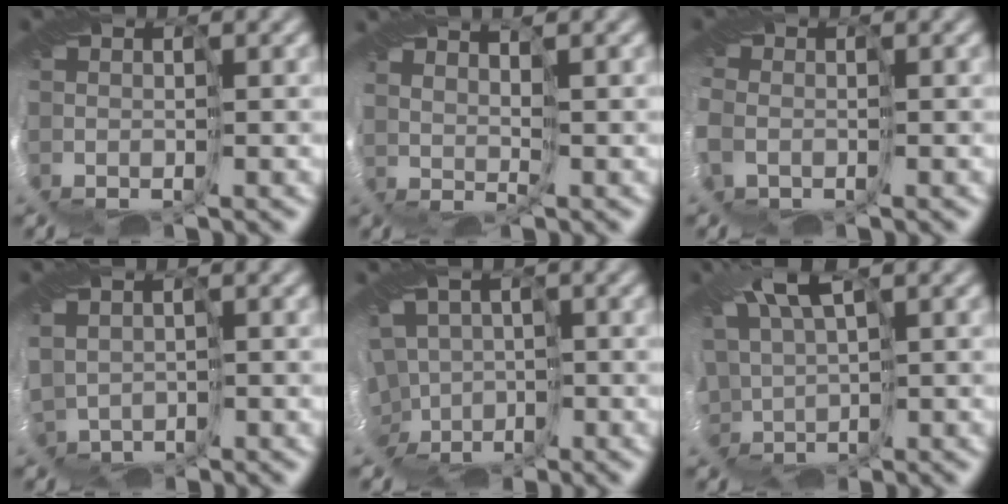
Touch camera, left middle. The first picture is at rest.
{"total": 2.9, "force": [2.6, -1.1, -0.6], "torque": [0.007, 0.006, 0.039]}
{"total": 4.0, "force": [-0.3, 3.6, 1.6], "torque": [-0.061, 0.001, -0.006]}
{"total": 1.9, "force": [1.0, 1.5, 0.5], "torque": [-0.021, 0.003, 0.021]}
{"total": 6.8, "force": [-0.8, 6.0, 3.2], "torque": [-0.045, 0.003, -0.028]}
{"total": 4.8, "force": [2.6, 2.5, 3.2], "torque": [-0.095, 0.006, 0.050]}